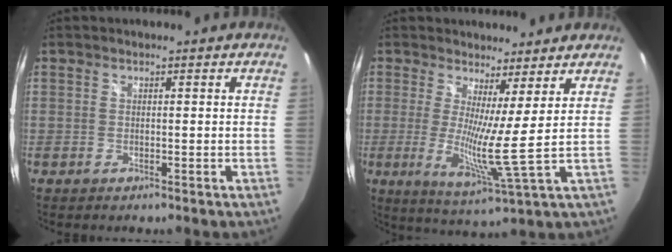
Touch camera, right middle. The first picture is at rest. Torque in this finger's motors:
{"motor_torque": [1.45, -0.08, 0.21, 0.13]}